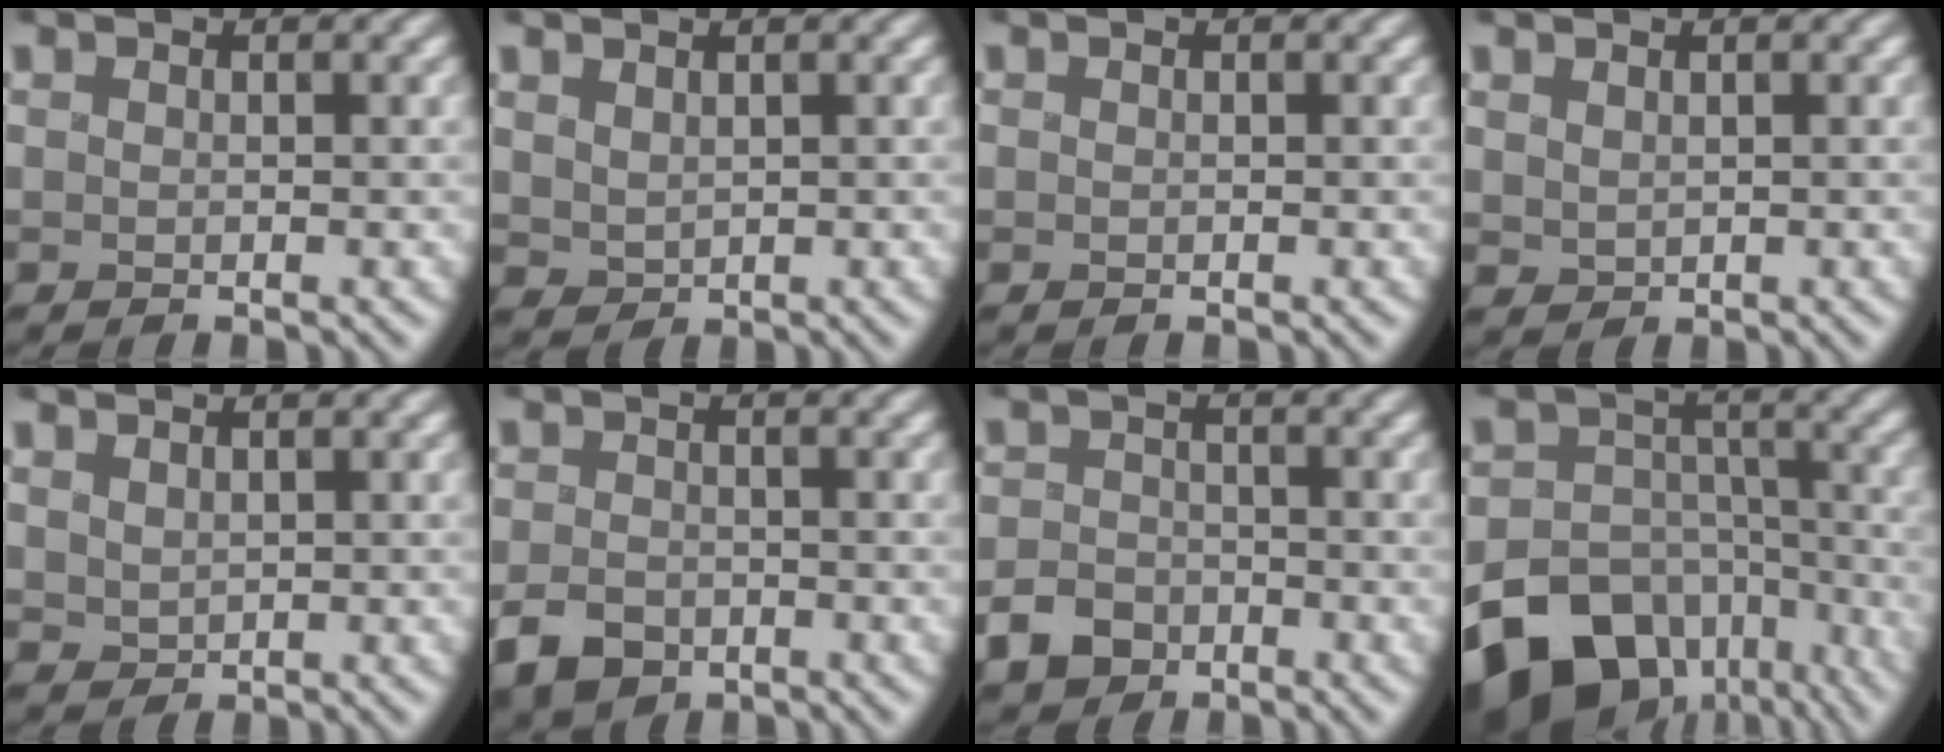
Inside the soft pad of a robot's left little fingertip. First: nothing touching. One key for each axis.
{"total": 1.5, "fx": 0.8, "fy": 1.1, "fz": 0.6, "tx": -0.017, "ty": -0.003, "tz": 0.019}
{"total": 0.0}
{"total": 1.0, "fx": 0.6, "fy": 0.7, "fz": 0.3, "tx": -0.008, "ty": -0.001, "tz": 0.016}
{"total": 1.3, "fx": 0.8, "fy": 1.0, "fz": 0.5, "tx": -0.013, "ty": -0.002, "tz": 0.018}
{"total": 4.0, "fx": -2.4, "fy": 2.6, "fz": 1.8, "tx": -0.031, "ty": -0.010, "tz": -0.053}
{"total": 3.6, "fx": -2.4, "fy": 2.4, "fz": 1.0, "tx": -0.013, "ty": -0.005, "tz": -0.051}
{"total": 19.0, "fx": -11.9, "fy": 12.9, "fz": 7.1, "tx": -0.149, "ty": -0.054, "tz": -0.184}